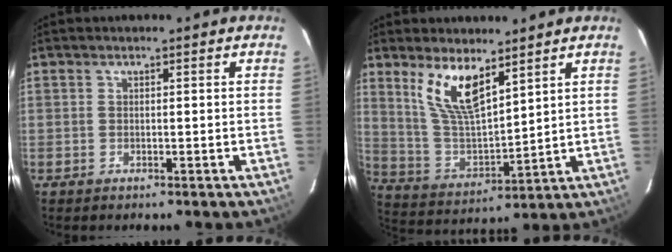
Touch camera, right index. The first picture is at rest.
{"total": 11.3, "force": [6.9, 3.7, 8.1], "torque": [-0.160, -0.004, 0.148]}